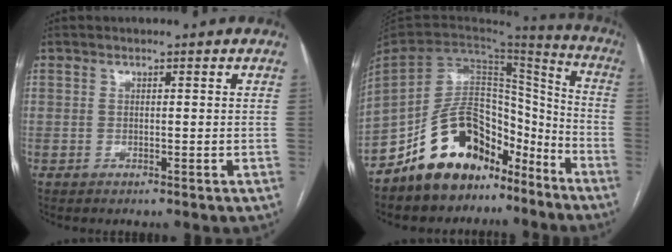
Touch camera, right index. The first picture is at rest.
{"total": 16.9, "force": [-11.7, 9.3, 7.9], "torque": [-0.142, 0.061, -0.199]}